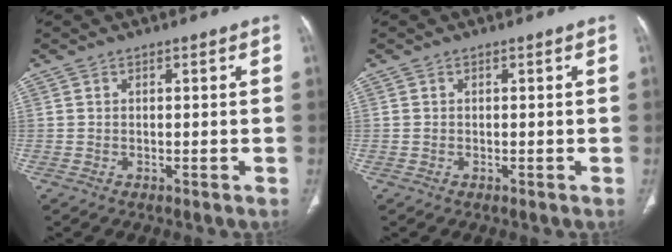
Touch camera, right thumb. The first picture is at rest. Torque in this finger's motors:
{"motor_torque": [0.13, 0.08, -0.12, 0.05, 0.02]}